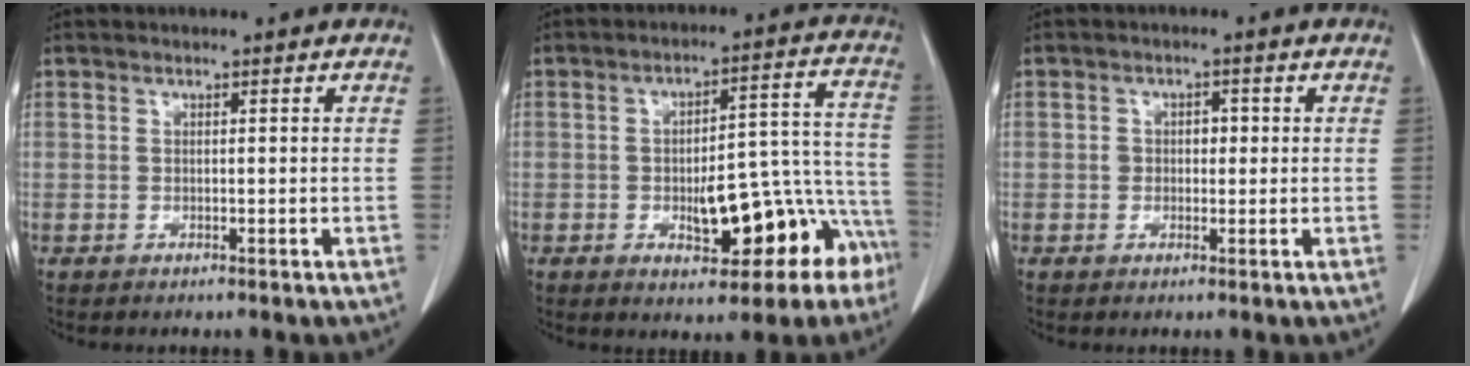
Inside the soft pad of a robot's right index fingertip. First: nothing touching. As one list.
[{"total": 14.7, "force": [-6.5, 5.5, 12.0], "torque": [-0.104, 0.049, -0.073]}, {"total": 2.4, "force": [0.2, 1.8, 1.6], "torque": [-0.021, 0.010, 0.003]}]